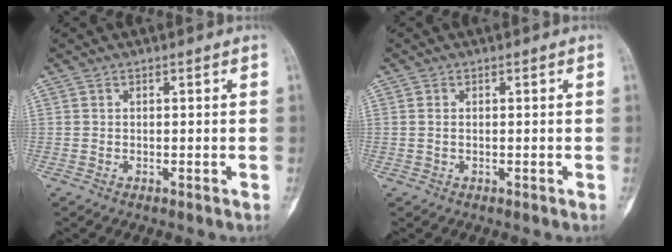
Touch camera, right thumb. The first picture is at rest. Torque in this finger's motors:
{"motor_torque": [-0.57, -0.31, -0.14, 0.14, 0.00]}